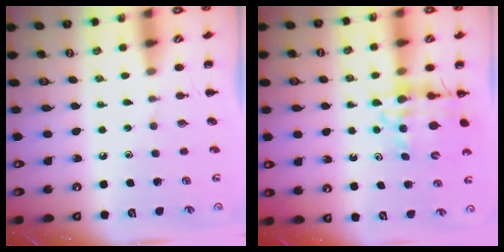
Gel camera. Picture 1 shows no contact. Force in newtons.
{"total": 12.4, "press": 12.0, "slide": 3.3}